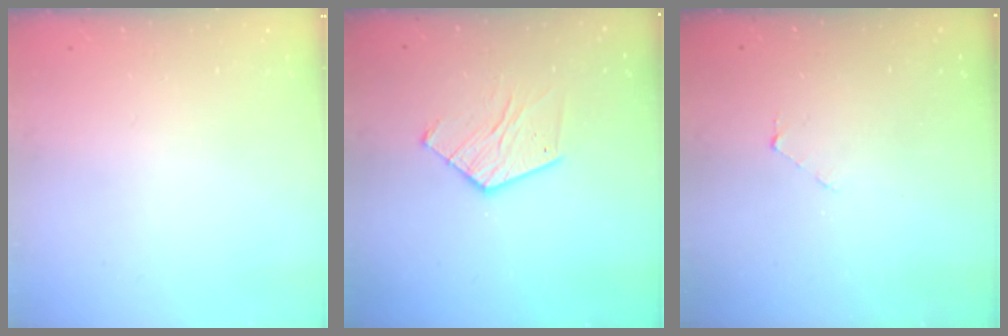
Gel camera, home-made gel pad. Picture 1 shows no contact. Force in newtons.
{"total": 9.9, "press": 9.9, "slide": 0.8}
{"total": 2.8, "press": 2.8, "slide": 0.2}